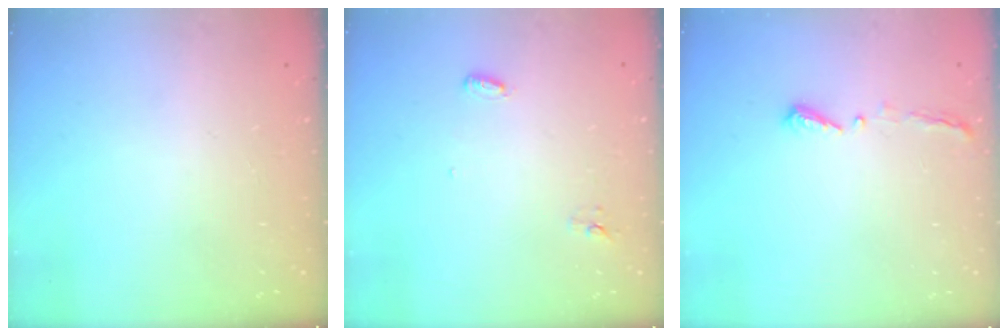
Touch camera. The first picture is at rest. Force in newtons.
{"total": 3.6, "press": 3.5, "slide": 0.9}
{"total": 4.4, "press": 4.3, "slide": 0.6}